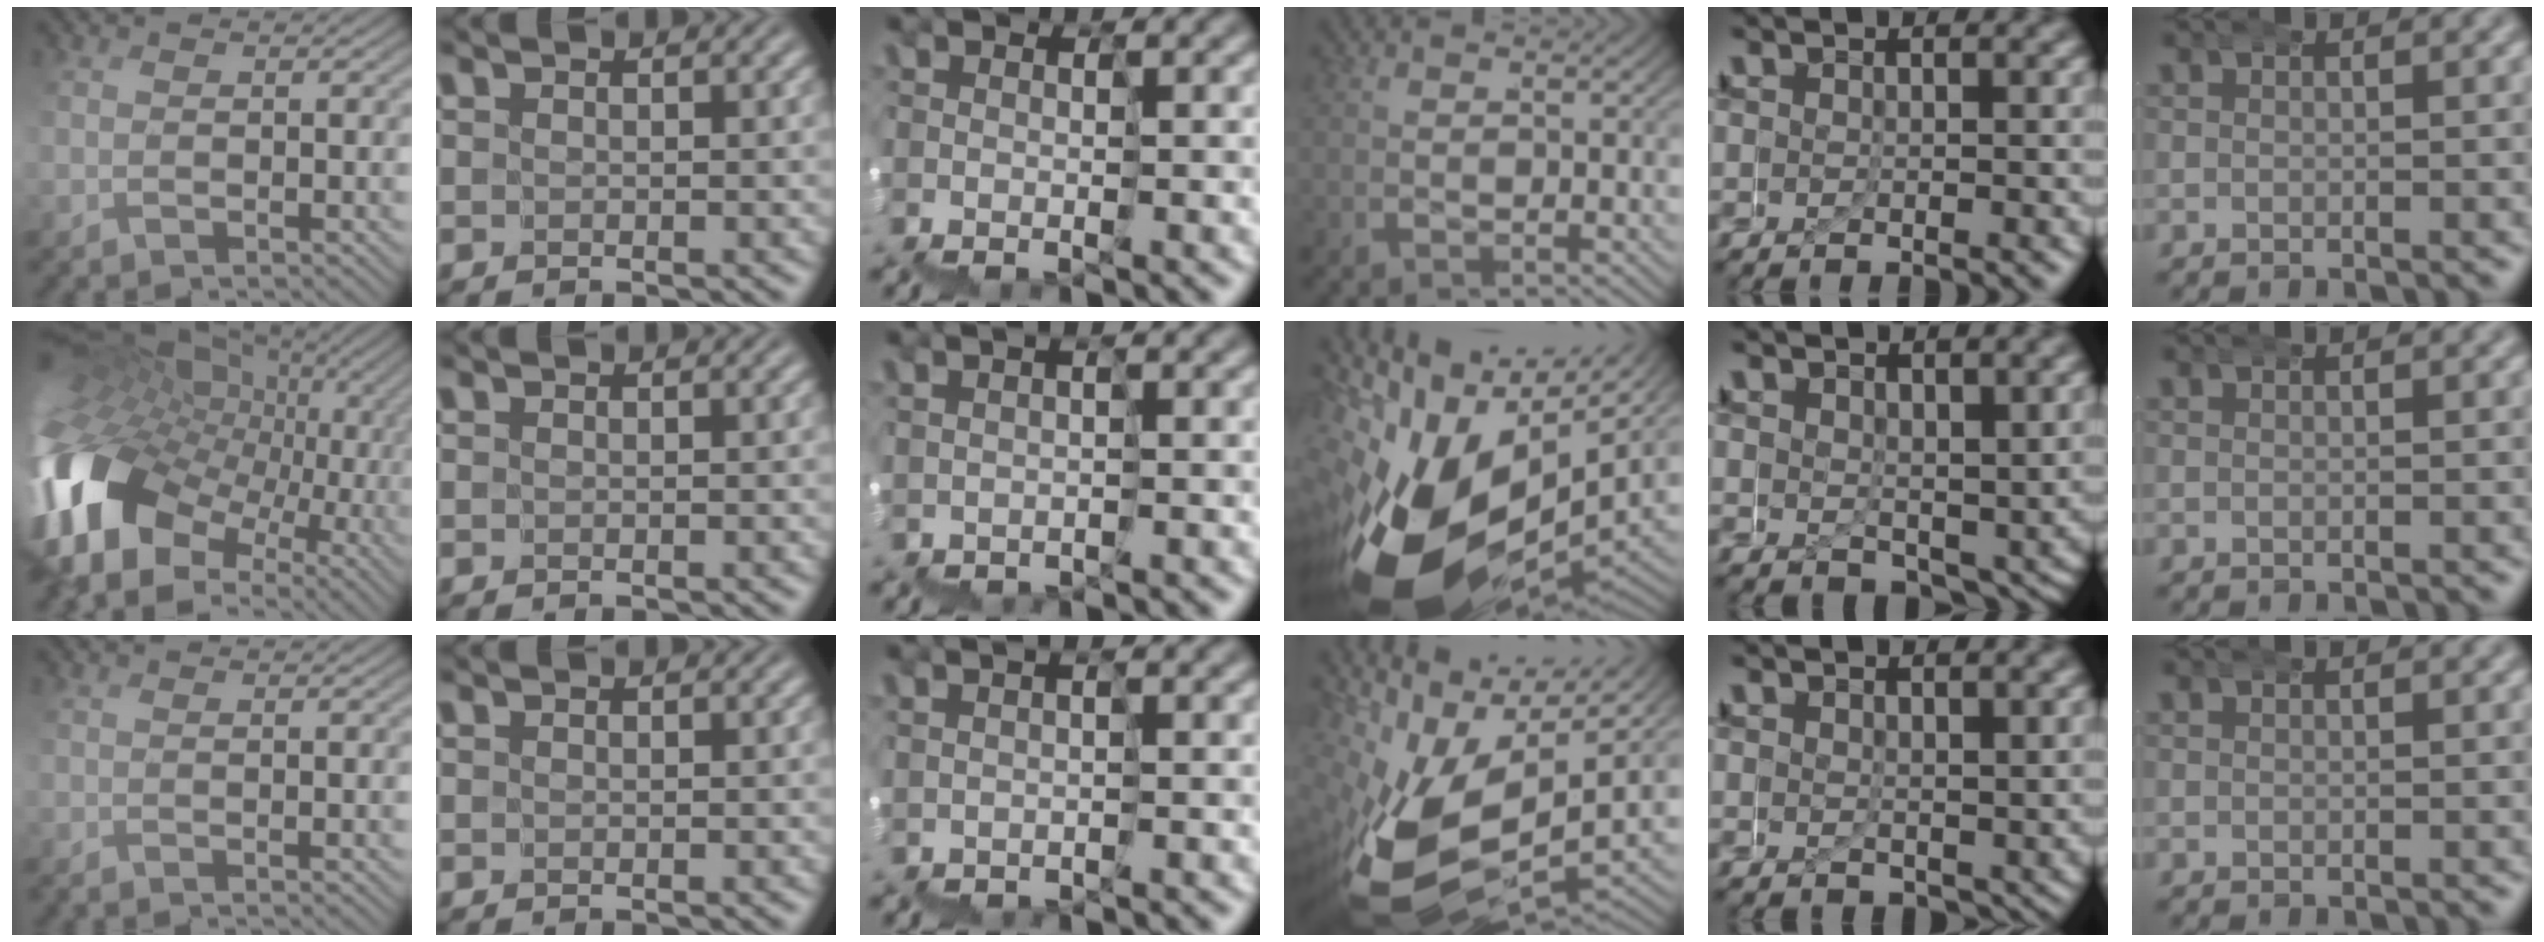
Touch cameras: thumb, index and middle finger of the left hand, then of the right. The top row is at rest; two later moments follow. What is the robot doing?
{"motion": "wrap", "object": "ethernet cable"}